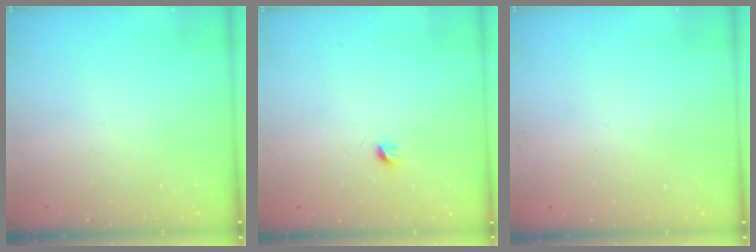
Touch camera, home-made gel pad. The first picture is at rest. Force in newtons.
{"total": 3.3, "press": 3.2, "slide": 0.6}
{"total": 0.7, "press": 0.7, "slide": 0.3}